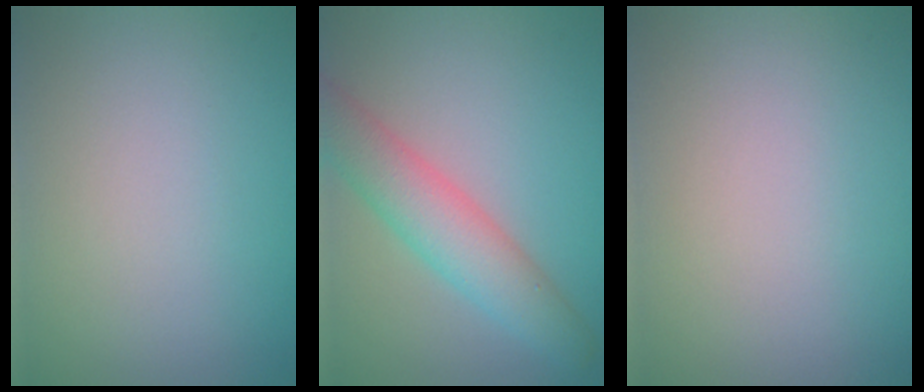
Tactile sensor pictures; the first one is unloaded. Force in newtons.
{"total": 5.3, "press": 5.3, "slide": 0.2}
{"total": 0.0}